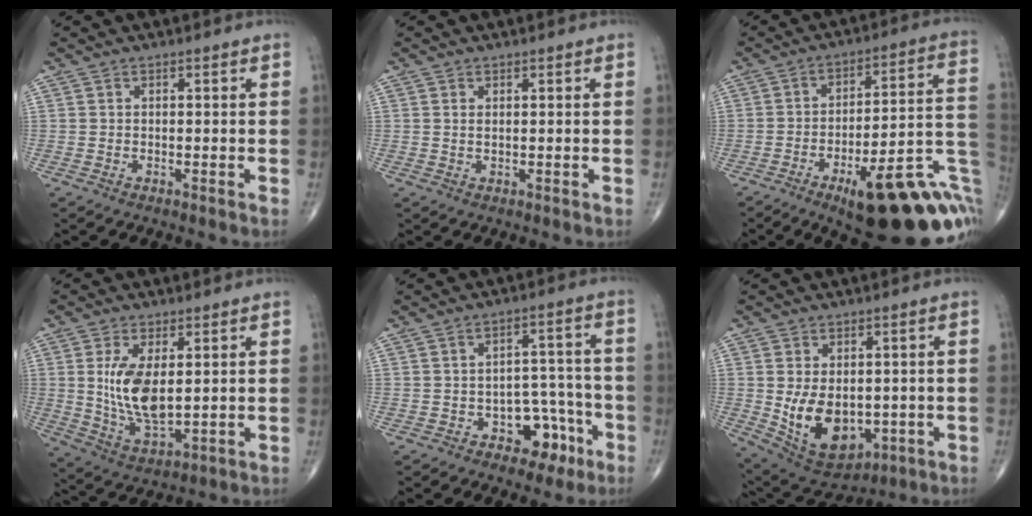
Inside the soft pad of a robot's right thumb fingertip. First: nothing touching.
{"total": 0.7, "force": [0.3, 0.3, 0.6], "torque": [-0.014, -0.001, 0.007]}
{"total": 26.6, "force": [-10.1, 8.5, 23.1], "torque": [-0.226, 0.052, -0.129]}
{"total": 11.0, "force": [1.6, 5.2, 9.5], "torque": [-0.178, -0.024, 0.043]}
{"total": 8.5, "force": [-4.2, 5.6, 4.8], "torque": [-0.022, 0.047, -0.054]}
{"total": 13.1, "force": [-1.6, 8.5, 9.9], "torque": [-0.138, -0.009, 0.005]}